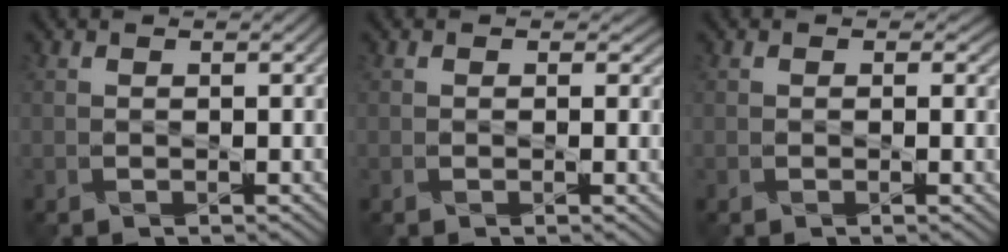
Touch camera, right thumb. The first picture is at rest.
{"total": 0.6, "force": [0.0, 0.5, 0.3], "torque": [-0.006, -0.006, -0.002]}
{"total": 0.6, "force": [-0.1, 0.6, 0.2], "torque": [-0.006, -0.006, -0.004]}